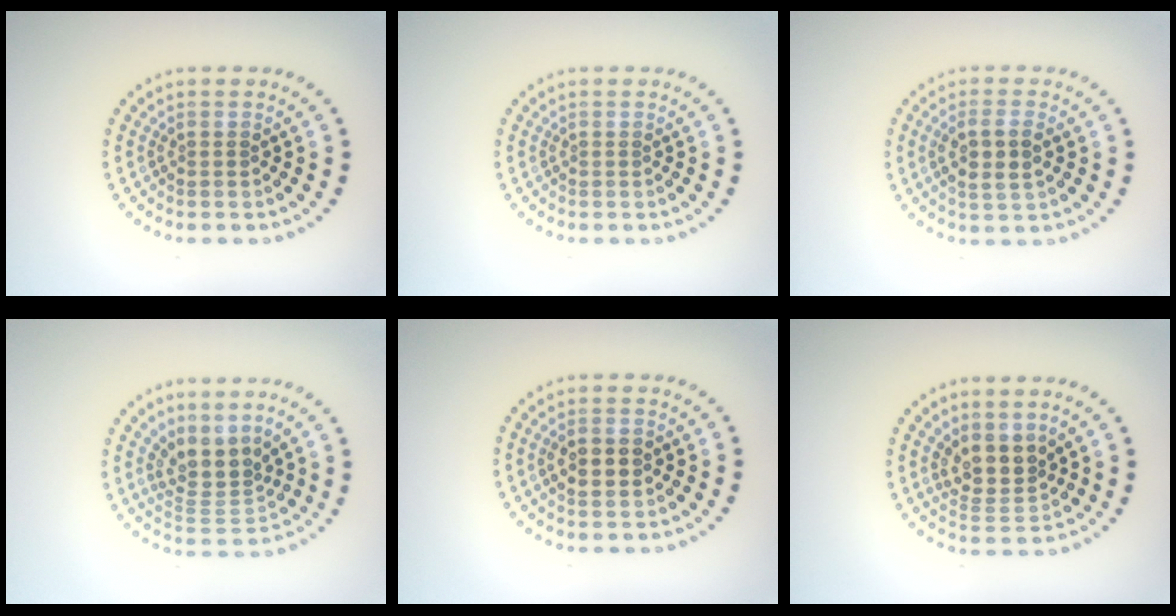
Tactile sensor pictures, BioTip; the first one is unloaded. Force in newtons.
{"total": 0.0}
{"total": 2.8, "press": 2.7, "slide": 0.8}
{"total": 3.5, "press": 2.5, "slide": 2.5}
{"total": 2.5, "press": 2.5, "slide": 0.2}
{"total": 3.4, "press": 2.7, "slide": 2.1}